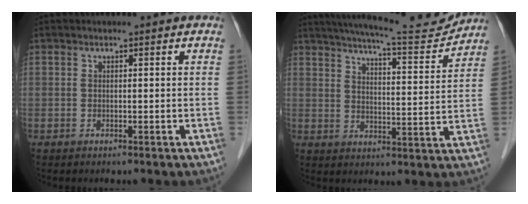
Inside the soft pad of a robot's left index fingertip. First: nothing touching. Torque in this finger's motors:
{"motor_torque": [0.75, -0.85, 0.24, 0.06]}